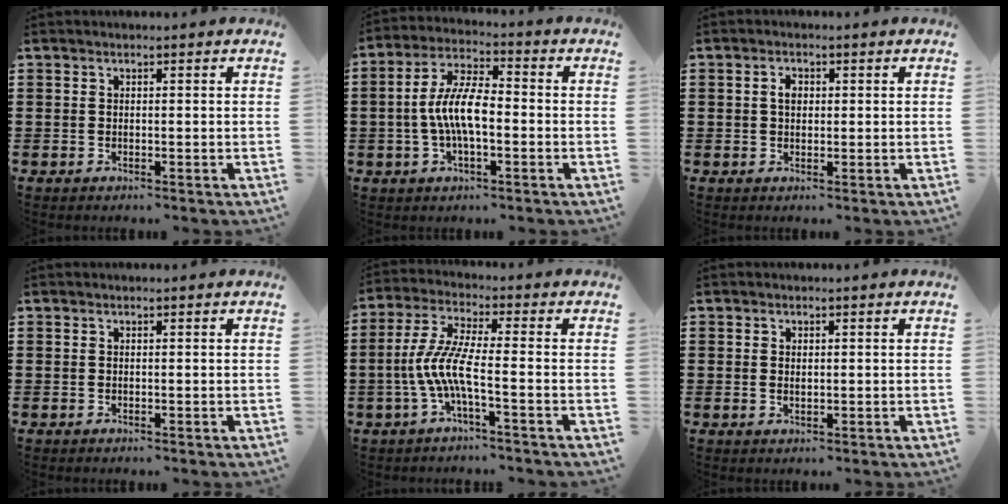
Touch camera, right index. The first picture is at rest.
{"total": 8.4, "force": [-1.2, 3.2, 7.7], "torque": [-0.169, -0.002, -0.029]}
{"total": 2.2, "force": [0.3, 1.5, 1.6], "torque": [-0.035, 0.010, 0.004]}
{"total": 0.0}
{"total": 7.5, "force": [-2.5, 1.2, 7.0], "torque": [-0.170, -0.017, -0.057]}
{"total": 0.9, "force": [0.1, 0.6, 0.7], "torque": [-0.014, 0.005, 0.002]}